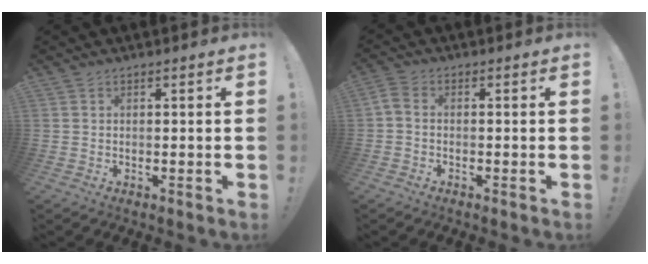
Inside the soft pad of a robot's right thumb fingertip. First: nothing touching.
{"total": 2.3, "force": [-0.7, 1.3, 1.8], "torque": [-0.040, 0.002, -0.012]}